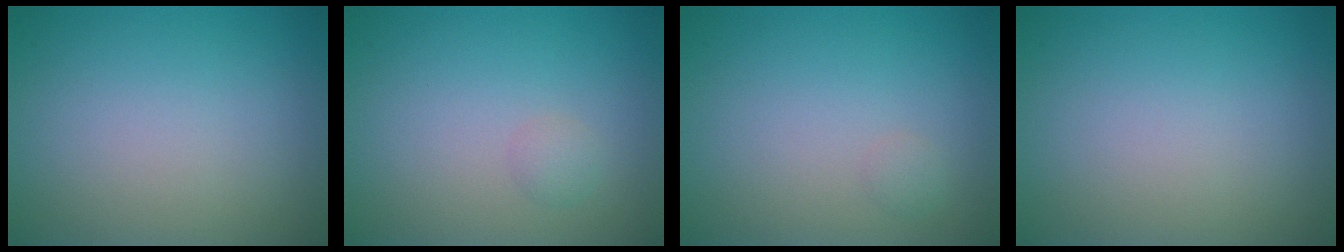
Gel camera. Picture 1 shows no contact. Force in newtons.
{"total": 0.9, "press": 0.9, "slide": 0.0}
{"total": 0.6, "press": 0.6, "slide": 0.0}
{"total": 0.0}